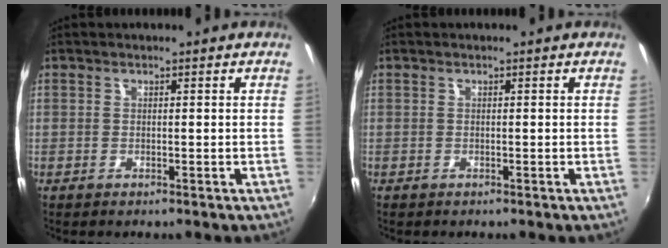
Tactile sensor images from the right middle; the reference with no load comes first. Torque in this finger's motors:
{"motor_torque": [0.60, -0.49, -0.02, 0.00]}